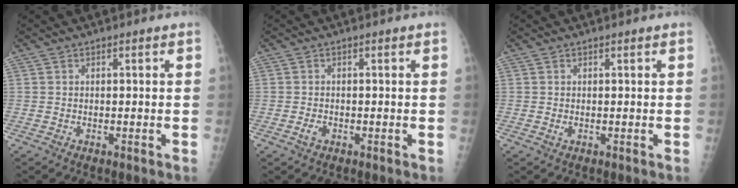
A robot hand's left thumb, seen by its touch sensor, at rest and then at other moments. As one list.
[{"total": 1.3, "force": [-0.5, 0.8, 0.9], "torque": [-0.017, 0.000, -0.010]}, {"total": 0.7, "force": [0.2, 0.3, 0.6], "torque": [-0.012, 0.003, 0.004]}]